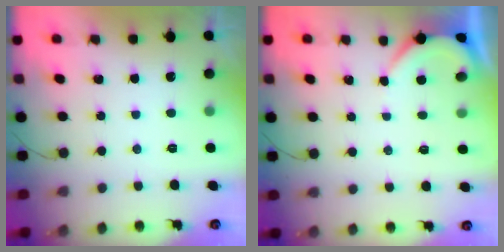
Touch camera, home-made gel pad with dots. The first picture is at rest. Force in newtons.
{"total": 2.7, "press": 2.7, "slide": 0.3}